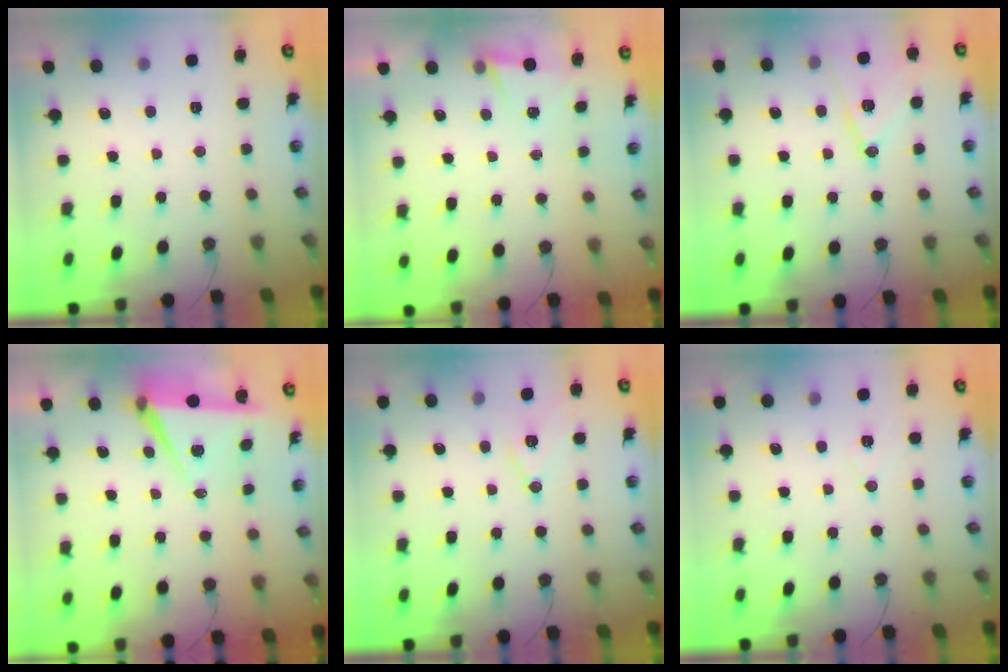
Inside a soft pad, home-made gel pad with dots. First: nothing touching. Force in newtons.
{"total": 1.3, "press": 0.7, "slide": 1.1}
{"total": 13.3, "press": 13.3, "slide": 1.4}
{"total": 6.7, "press": 5.2, "slide": 4.2}
{"total": 10.4, "press": 9.8, "slide": 3.5}
{"total": 6.1, "press": 4.3, "slide": 4.4}